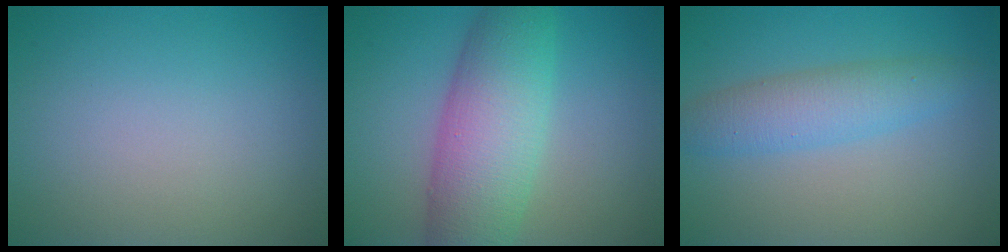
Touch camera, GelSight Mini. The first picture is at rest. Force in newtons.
{"total": 8.1, "press": 8.1, "slide": 0.1}
{"total": 3.7, "press": 3.7, "slide": 0.0}